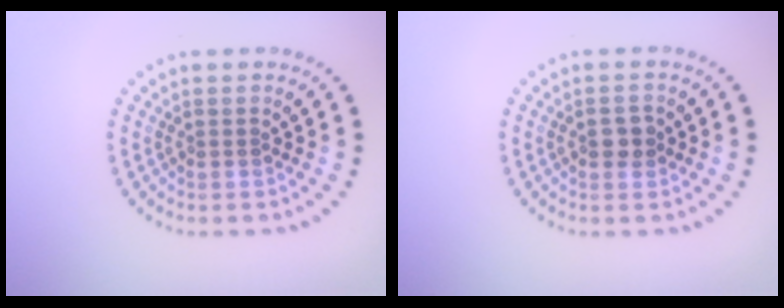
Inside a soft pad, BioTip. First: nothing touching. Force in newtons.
{"total": 1.7, "press": 1.7, "slide": 0.1}